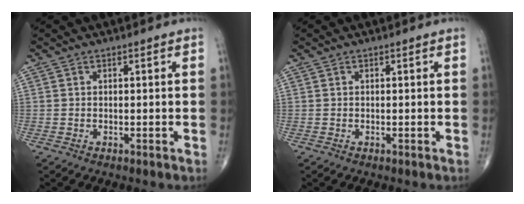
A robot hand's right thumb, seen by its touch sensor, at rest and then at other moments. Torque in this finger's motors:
{"motor_torque": [-0.11, 0.11, 0.00, -0.01, 0.02]}